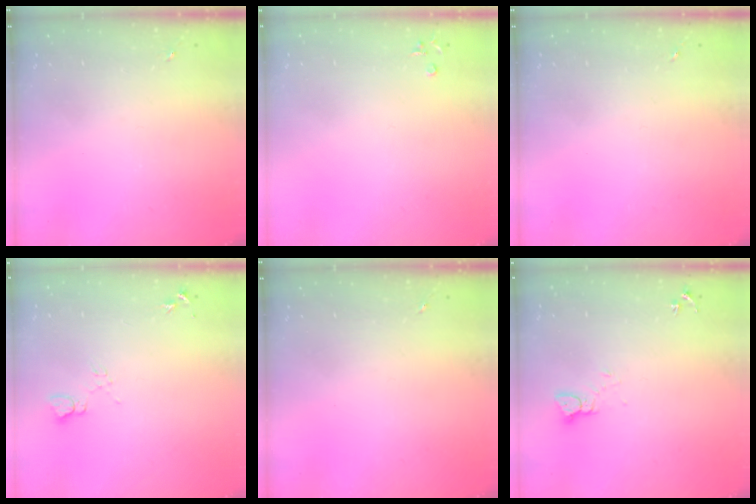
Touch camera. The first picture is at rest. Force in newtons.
{"total": 3.3, "press": 3.3, "slide": 0.3}
{"total": 0.0}
{"total": 5.9, "press": 5.8, "slide": 0.6}
{"total": 0.0}
{"total": 2.6, "press": 2.6, "slide": 0.1}